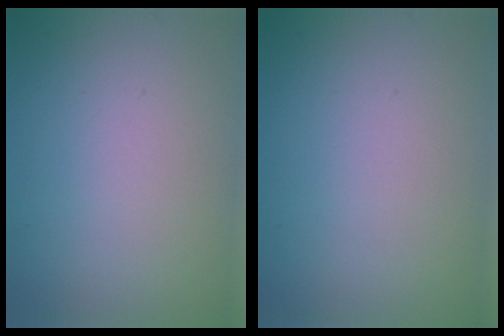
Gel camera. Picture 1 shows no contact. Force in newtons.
{"total": 0.0}